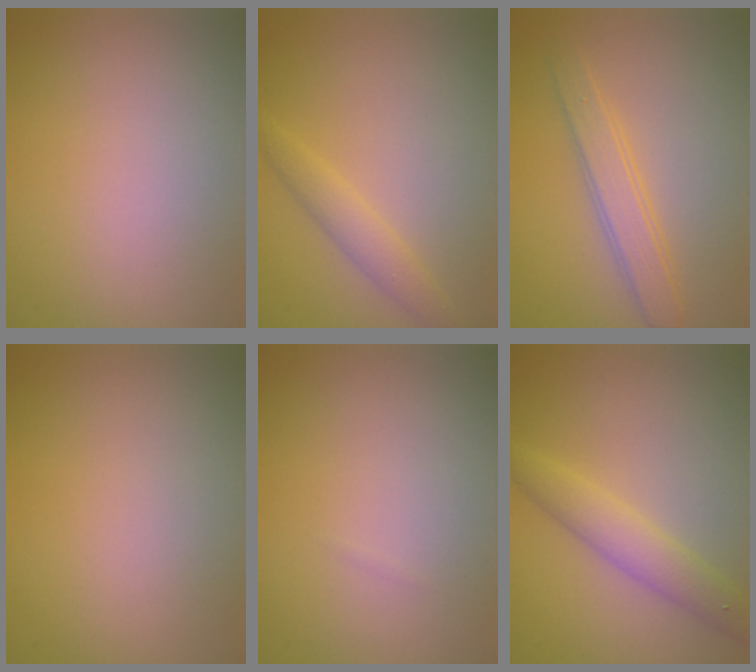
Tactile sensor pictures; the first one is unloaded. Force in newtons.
{"total": 2.1, "press": 2.1, "slide": 0.1}
{"total": 2.8, "press": 2.8, "slide": 0.2}
{"total": 0.0}
{"total": 0.0}
{"total": 3.0, "press": 3.0, "slide": 0.1}